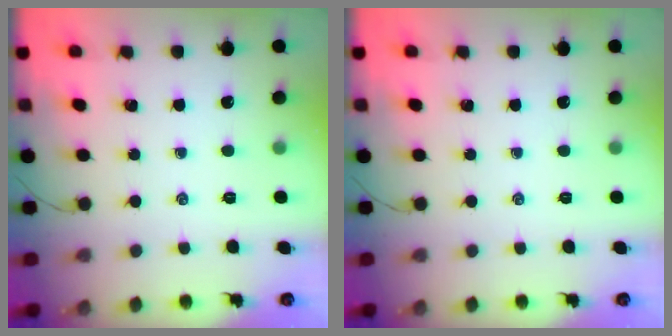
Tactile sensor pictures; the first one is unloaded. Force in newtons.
{"total": 0.0}